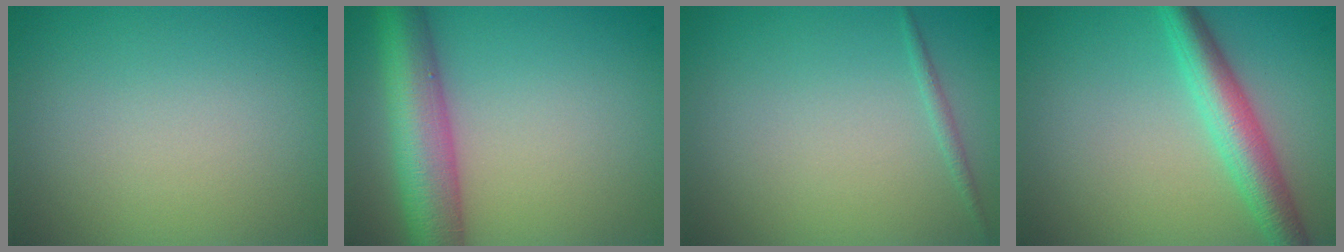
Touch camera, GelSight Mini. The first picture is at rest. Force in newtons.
{"total": 7.3, "press": 7.3, "slide": 0.3}
{"total": 0.7, "press": 0.7, "slide": 0.0}
{"total": 4.4, "press": 4.4, "slide": 0.1}